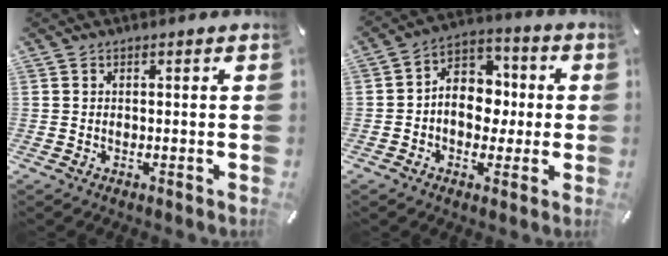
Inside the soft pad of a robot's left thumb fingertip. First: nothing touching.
{"total": 10.0, "force": [-0.7, 8.1, 5.8], "torque": [-0.101, 0.009, -0.014]}